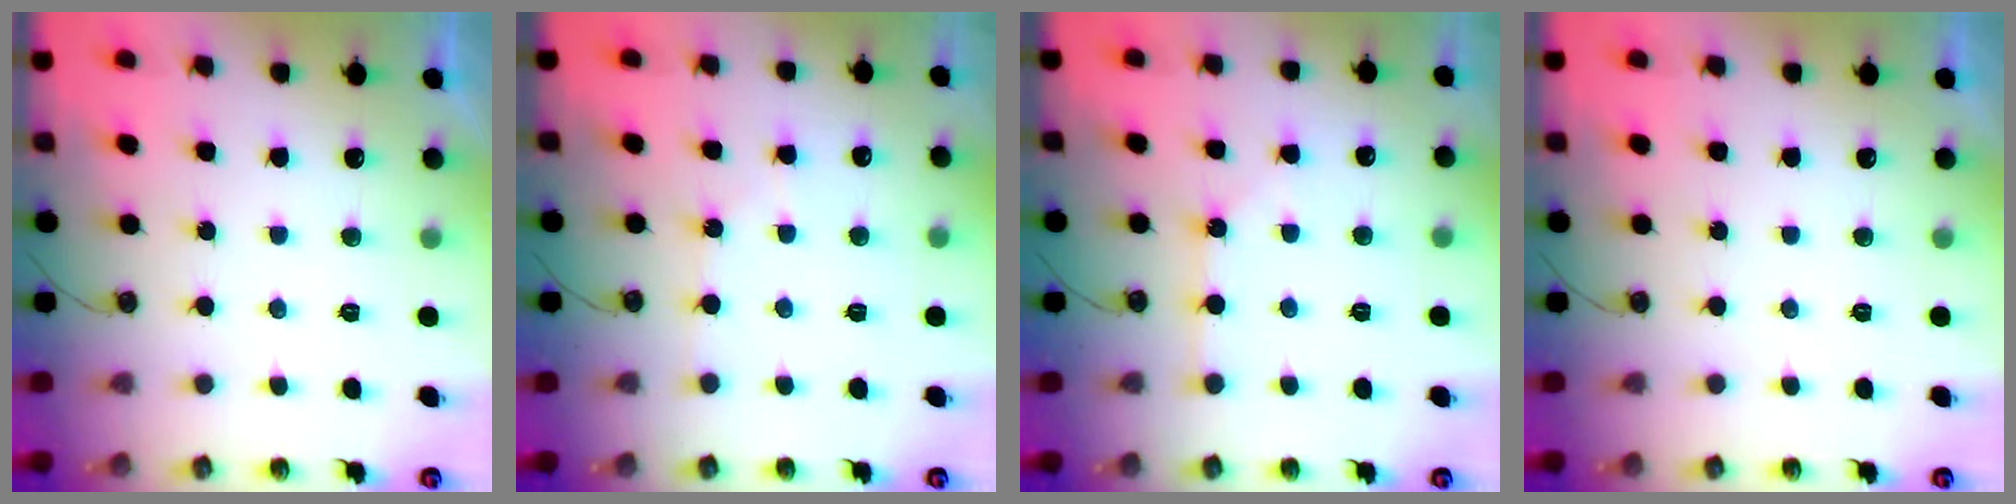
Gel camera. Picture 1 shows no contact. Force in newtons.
{"total": 3.9, "press": 3.9, "slide": 0.5}
{"total": 1.5, "press": 1.5, "slide": 0.3}
{"total": 0.0}